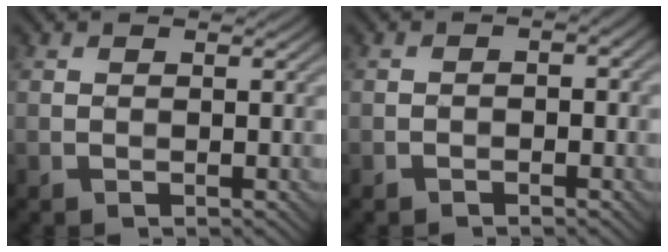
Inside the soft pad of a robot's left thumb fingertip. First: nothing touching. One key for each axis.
{"total": 1.7, "fx": -0.8, "fy": 0.7, "fz": 1.3, "tx": -0.019, "ty": 0.002, "tz": -0.016}